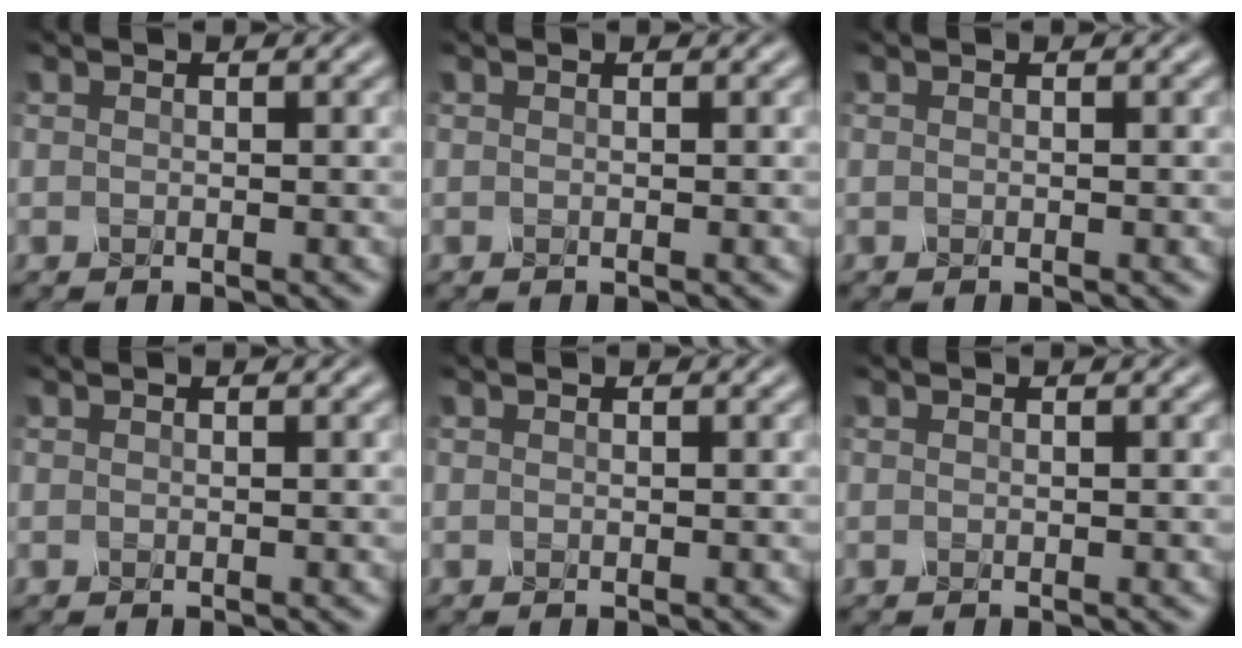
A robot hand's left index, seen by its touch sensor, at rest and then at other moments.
{"total": 0.0}
{"total": 0.0}
{"total": 0.0}
{"total": 0.0}
{"total": 0.0}